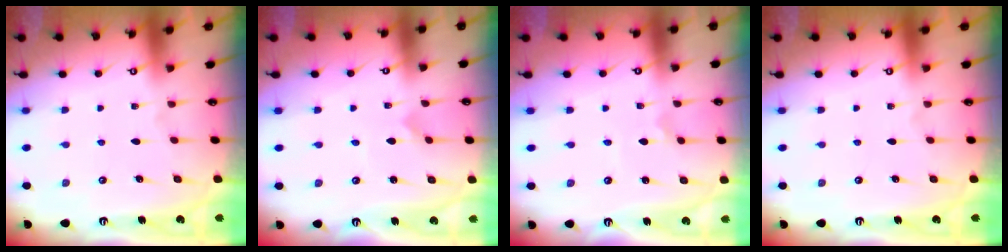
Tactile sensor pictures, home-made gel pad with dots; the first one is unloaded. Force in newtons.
{"total": 0.0}
{"total": 0.8, "press": 0.8, "slide": 0.2}
{"total": 0.0}